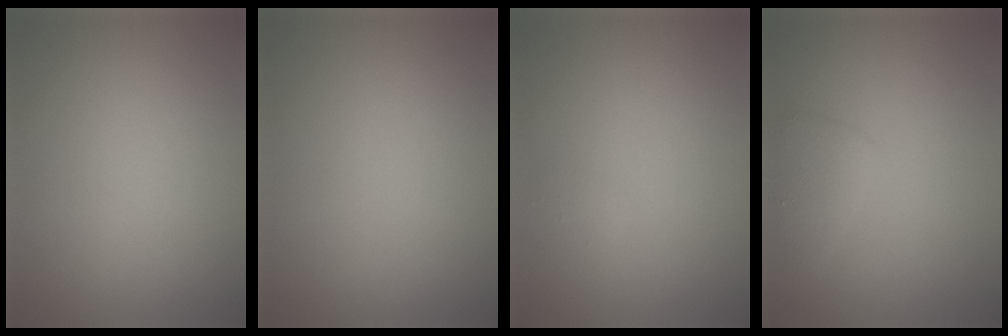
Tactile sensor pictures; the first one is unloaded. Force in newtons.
{"total": 0.0}
{"total": 0.5, "press": 0.5, "slide": 0.1}
{"total": 1.8, "press": 1.8, "slide": 0.2}